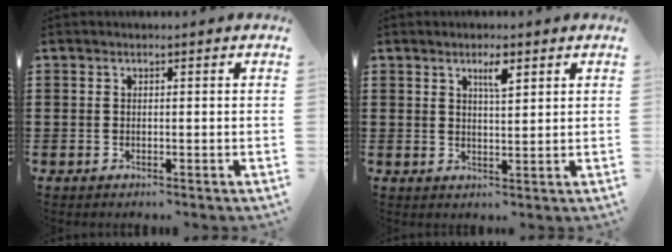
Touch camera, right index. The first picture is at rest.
{"total": 3.1, "force": [1.8, 0.7, 2.4], "torque": [-0.044, 0.002, 0.028]}